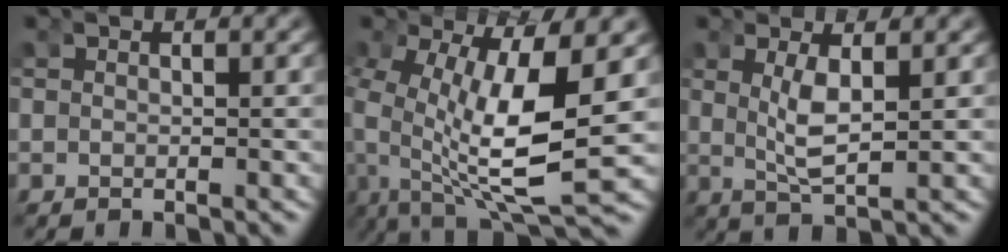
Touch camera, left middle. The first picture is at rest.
{"total": 11.6, "force": [0.5, 5.3, 10.3], "torque": [-0.194, -0.027, 0.020]}
{"total": 3.3, "force": [0.5, 0.6, 3.2], "torque": [-0.069, -0.011, 0.018]}